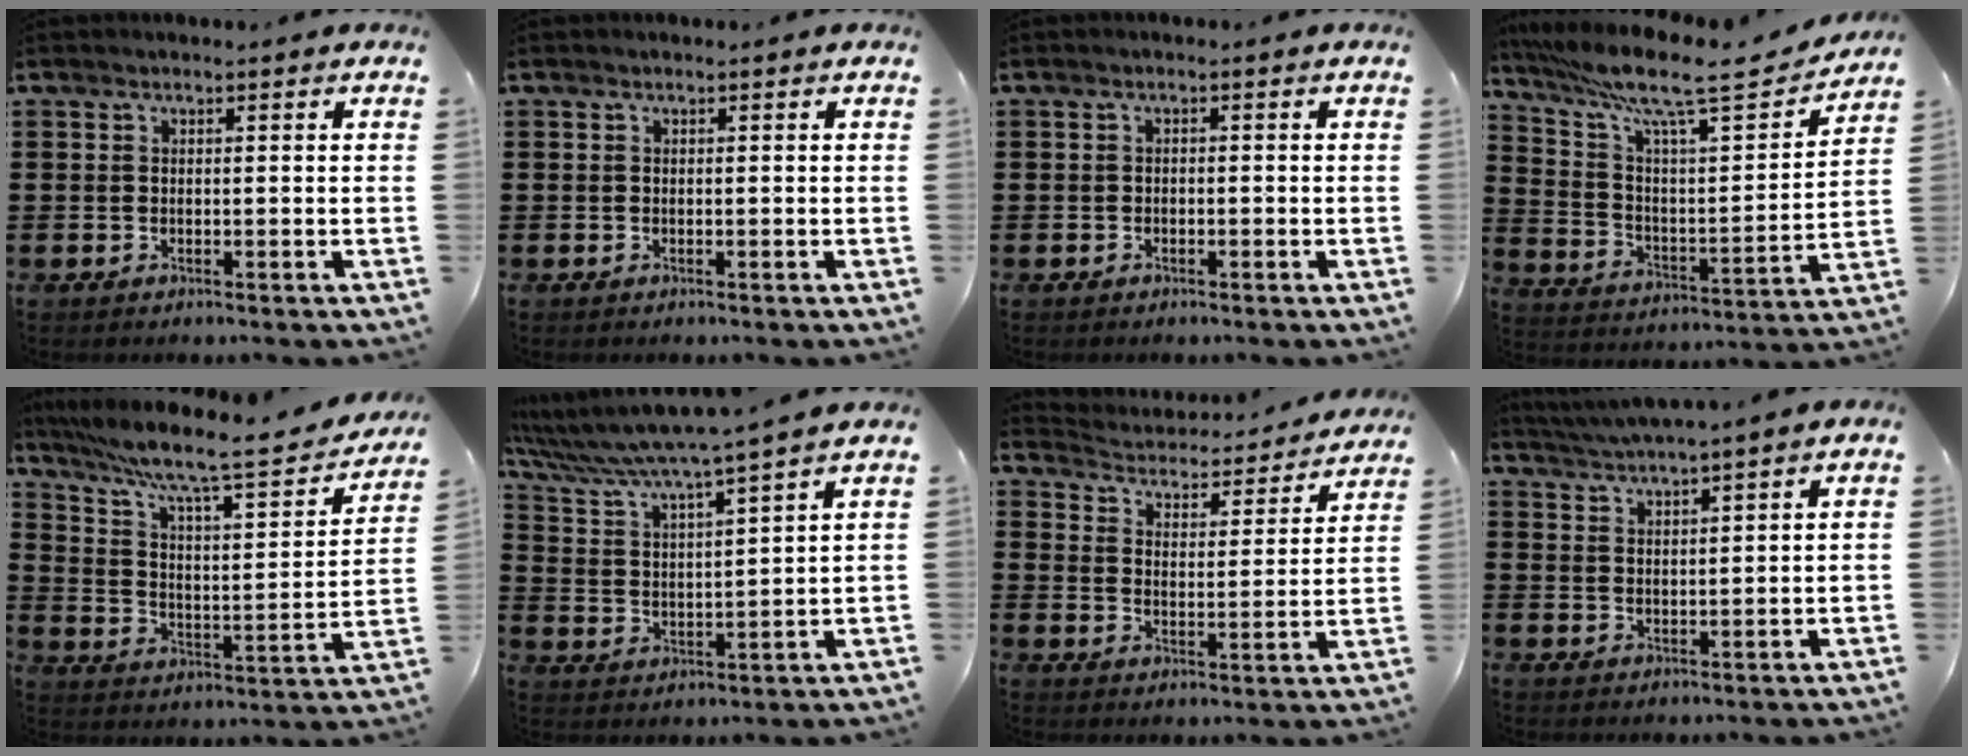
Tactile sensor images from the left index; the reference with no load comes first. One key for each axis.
{"total": 0.0}
{"total": 0.8, "fx": -0.7, "fy": 0.2, "fz": 0.2, "tx": -0.008, "ty": -0.003, "tz": -0.014}
{"total": 11.6, "fx": 9.1, "fy": 1.4, "fz": 7.0, "tx": -0.162, "ty": -0.057, "tz": 0.147}
{"total": 8.8, "fx": 6.6, "fy": 0.6, "fz": 5.8, "tx": -0.128, "ty": -0.048, "tz": 0.101}
{"total": 5.7, "fx": 5.0, "fy": -1.1, "fz": 2.4, "tx": -0.071, "ty": -0.042, "tz": 0.078}
{"total": 3.3, "fx": 3.3, "fy": 0.1, "fz": 0.0, "tx": -0.023, "ty": -0.034, "tz": 0.048}
{"total": 2.6, "fx": 2.4, "fy": -0.7, "fz": 0.8, "tx": -0.022, "ty": -0.011, "tz": 0.044}